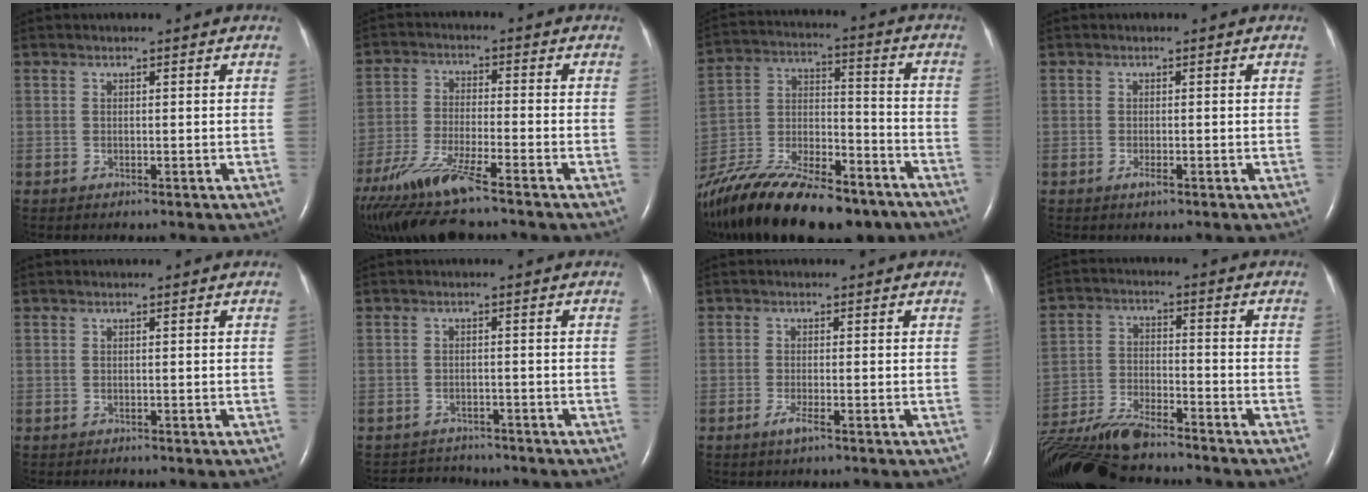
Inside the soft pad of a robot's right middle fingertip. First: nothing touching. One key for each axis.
{"total": 12.5, "fx": -9.3, "fy": 0.6, "fz": 8.2, "tx": -0.163, "ty": -0.029, "tz": -0.167}
{"total": 27.9, "fx": -20.9, "fy": 8.5, "fz": 16.4, "tx": -0.310, "ty": -0.031, "tz": -0.343}
{"total": 0.9, "fx": -0.5, "fy": 0.0, "fz": 0.7, "tx": -0.012, "ty": -0.001, "tz": -0.010}
{"total": 0.0}
{"total": 4.3, "fx": -4.2, "fy": 0.9, "fz": -0.2, "tx": 0.000, "ty": 0.000, "tz": -0.064}
{"total": 1.8, "fx": -1.0, "fy": -0.1, "fz": 1.4, "tx": -0.030, "ty": -0.004, "tz": -0.024}
{"total": 16.7, "fx": -14.8, "fy": 2.2, "fz": 7.4, "tx": -0.162, "ty": -0.022, "tz": -0.256}